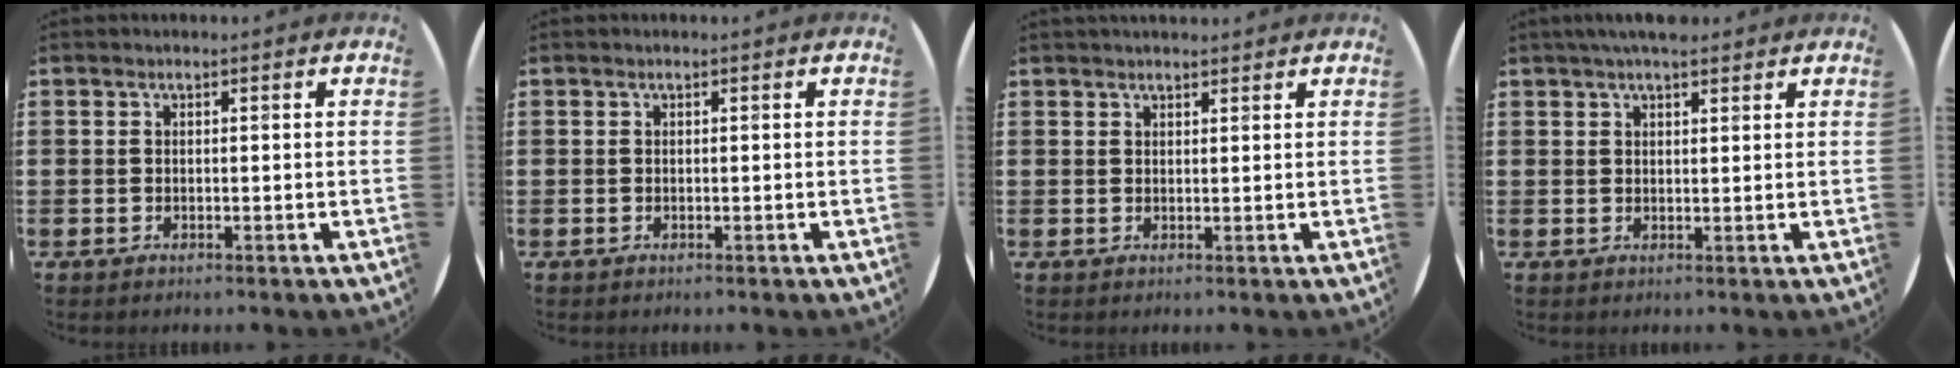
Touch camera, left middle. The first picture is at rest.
{"total": 0.0}
{"total": 1.1, "force": [1.1, 0.1, 0.1], "torque": [-0.003, 0.001, 0.021]}
{"total": 3.3, "force": [2.8, 0.8, 1.5], "torque": [-0.034, 0.002, 0.052]}